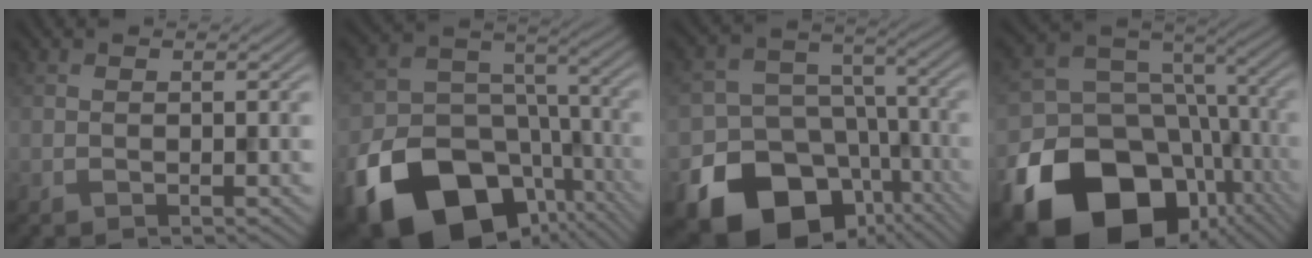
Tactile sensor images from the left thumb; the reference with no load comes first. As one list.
[{"total": 22.0, "force": [-12.0, 15.5, 10.1], "torque": [-0.215, -0.069, -0.174]}, {"total": 20.5, "force": [-10.9, 15.6, 7.5], "torque": [-0.137, -0.077, -0.171]}, {"total": 23.9, "force": [-11.1, 18.4, 10.3], "torque": [-0.208, -0.071, -0.178]}]